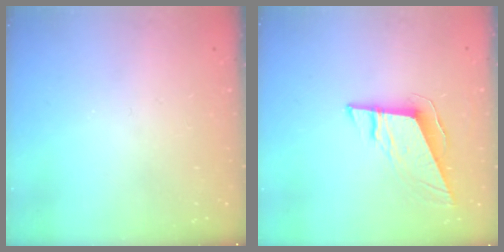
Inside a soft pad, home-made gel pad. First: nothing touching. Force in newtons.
{"total": 10.1, "press": 9.8, "slide": 2.7}